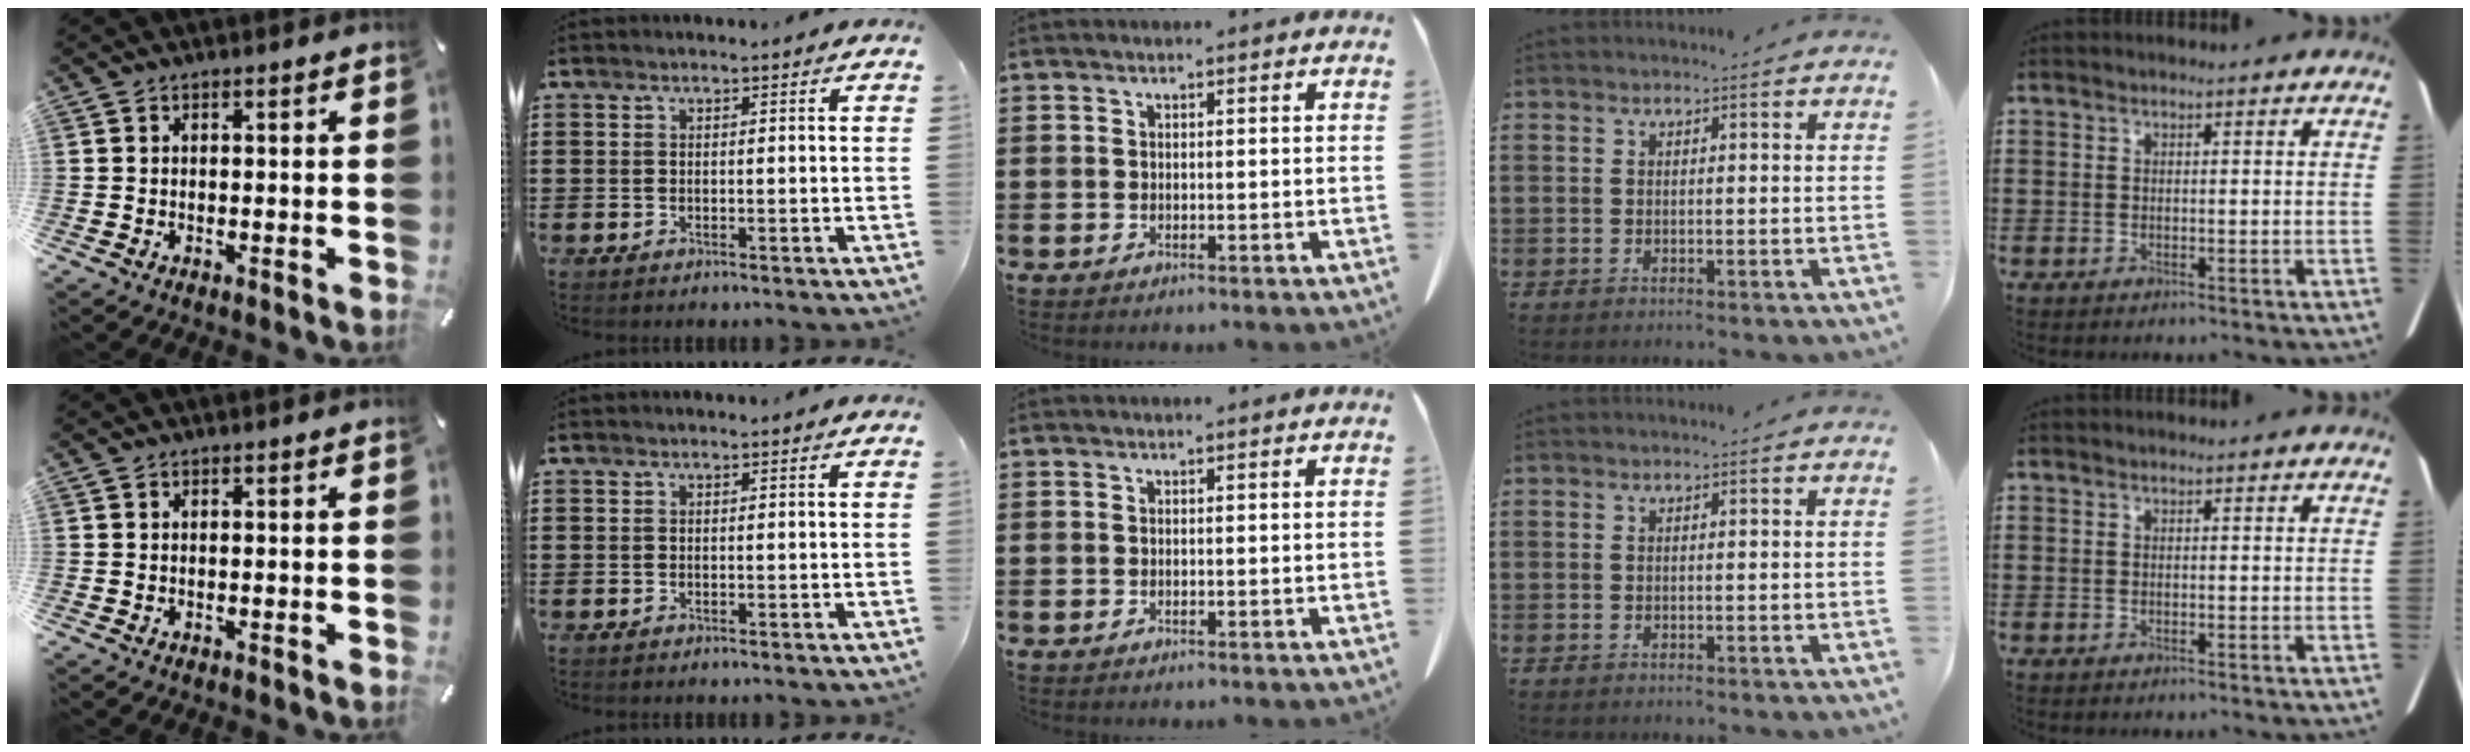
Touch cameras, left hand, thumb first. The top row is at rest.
{}